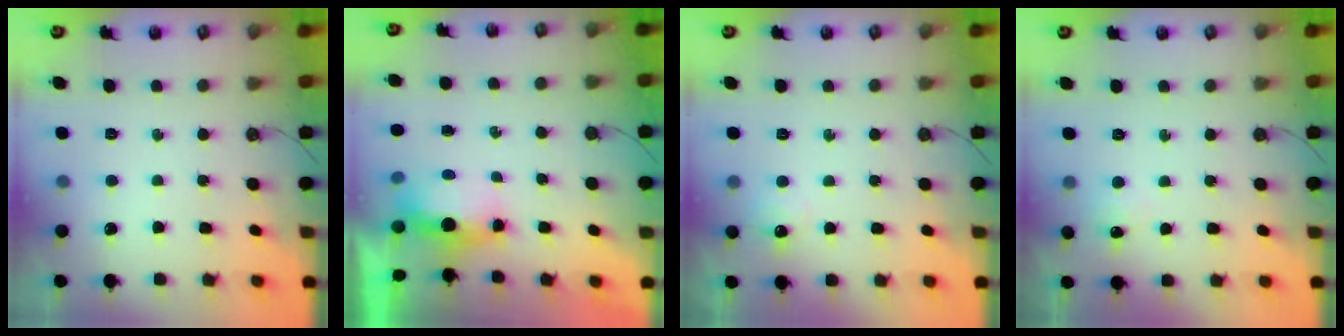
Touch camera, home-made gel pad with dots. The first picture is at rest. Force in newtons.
{"total": 5.6, "press": 5.6, "slide": 0.6}
{"total": 5.9, "press": 5.8, "slide": 1.2}
{"total": 5.9, "press": 5.8, "slide": 0.8}